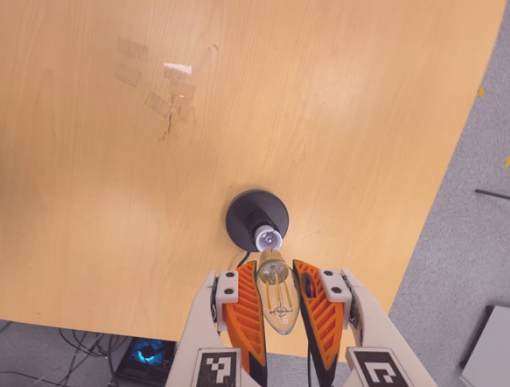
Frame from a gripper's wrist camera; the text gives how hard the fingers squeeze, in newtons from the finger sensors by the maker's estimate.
{"total": 20.1, "left": 21.8, "right": 18.4}